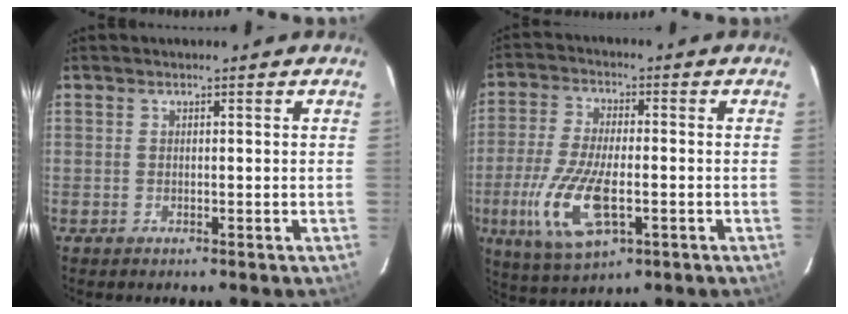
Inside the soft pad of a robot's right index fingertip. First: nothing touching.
{"total": 13.6, "force": [-3.9, 5.4, 11.8], "torque": [-0.252, -0.019, -0.071]}